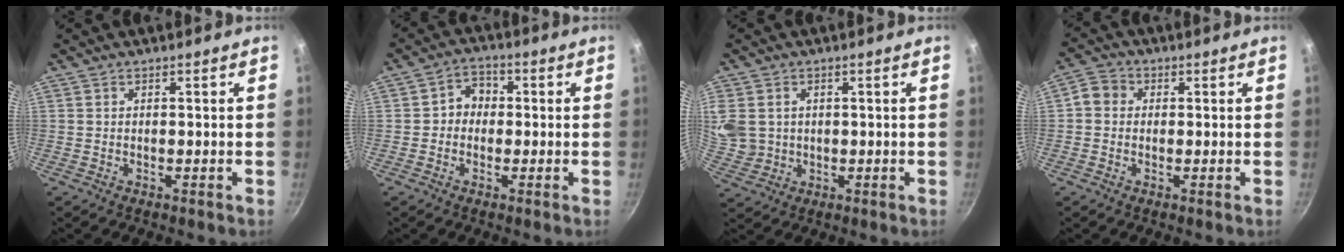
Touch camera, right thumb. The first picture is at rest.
{"total": 1.2, "force": [0.0, 1.1, 0.5], "torque": [-0.004, 0.002, -0.003]}
{"total": 9.6, "force": [1.7, 8.3, 4.6], "torque": [-0.098, -0.008, 0.042]}
{"total": 4.0, "force": [0.1, 3.5, 1.8], "torque": [-0.020, 0.008, -0.015]}